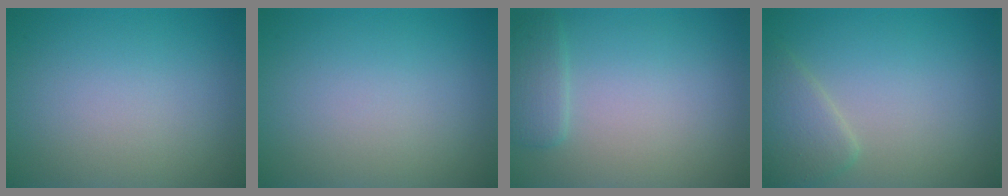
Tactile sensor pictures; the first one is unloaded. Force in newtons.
{"total": 0.0}
{"total": 1.8, "press": 1.8, "slide": 0.1}
{"total": 2.6, "press": 2.6, "slide": 0.1}